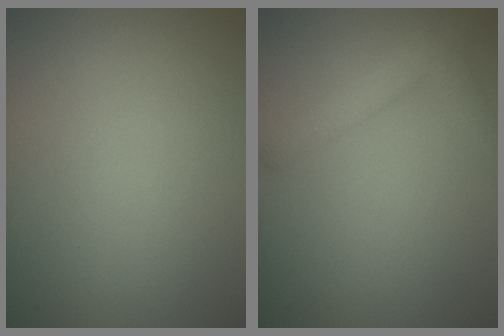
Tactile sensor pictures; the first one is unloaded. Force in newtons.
{"total": 2.6, "press": 2.6, "slide": 0.2}